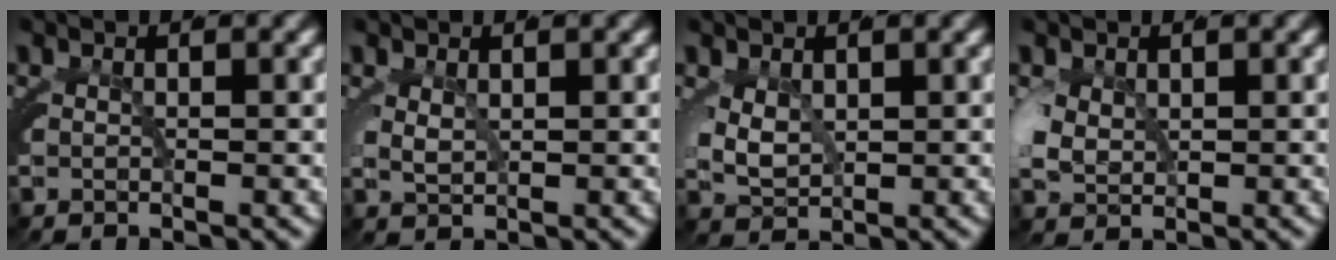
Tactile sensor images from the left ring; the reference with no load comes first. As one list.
[{"total": 1.5, "force": [1.0, 0.6, 0.9], "torque": [-0.028, -0.015, 0.031]}, {"total": 3.1, "force": [0.9, 2.2, 2.0], "torque": [-0.058, -0.024, 0.035]}, {"total": 2.4, "force": [0.3, 1.7, 1.7], "torque": [-0.055, -0.018, 0.024]}]